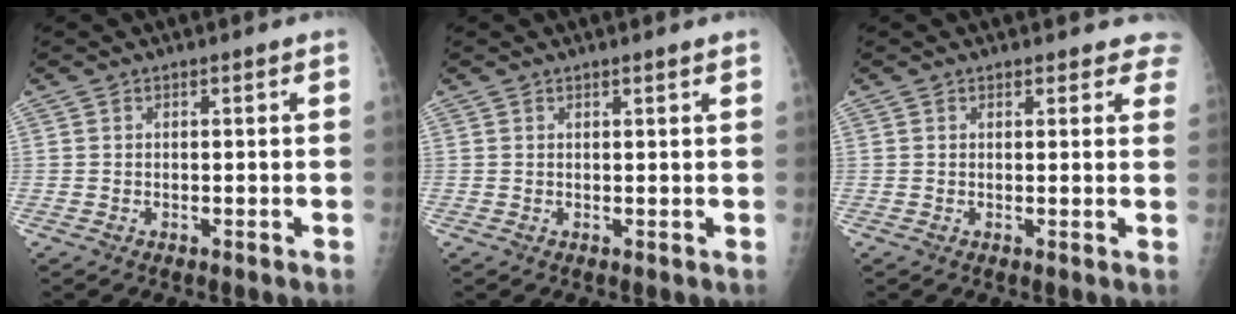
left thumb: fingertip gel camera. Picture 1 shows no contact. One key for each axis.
{"total": 1.4, "fx": 1.2, "fy": -0.1, "fz": 0.7, "tx": -0.007, "ty": 0.000, "tz": 0.016}
{"total": 4.5, "fx": 4.1, "fy": 1.9, "fz": 0.4, "tx": 0.038, "ty": -0.016, "tz": 0.023}